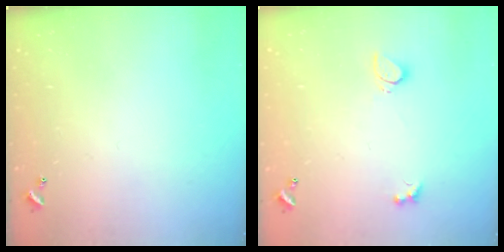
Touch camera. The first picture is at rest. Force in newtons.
{"total": 2.2, "press": 2.1, "slide": 0.6}